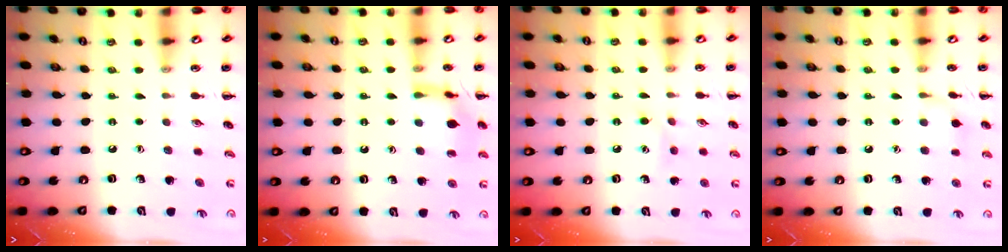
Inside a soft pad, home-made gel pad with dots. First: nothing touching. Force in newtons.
{"total": 11.9, "press": 11.8, "slide": 0.6}
{"total": 3.2, "press": 3.0, "slide": 0.9}
{"total": 6.8, "press": 6.5, "slide": 1.9}